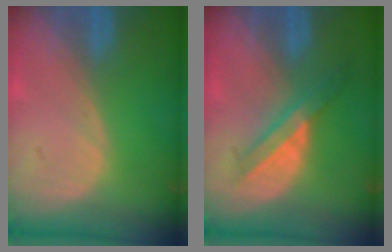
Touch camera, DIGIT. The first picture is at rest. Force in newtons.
{"total": 5.8, "press": 5.2, "slide": 2.6}